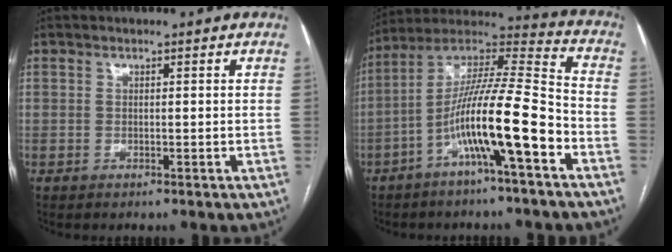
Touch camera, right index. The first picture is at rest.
{"total": 15.5, "force": [-6.2, 0.7, 14.2], "torque": [-0.257, 0.013, -0.111]}